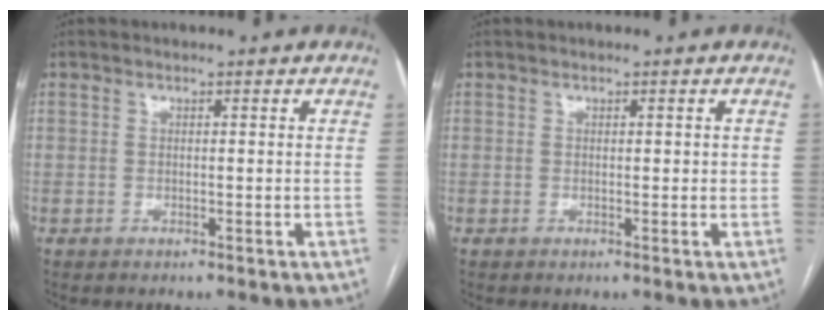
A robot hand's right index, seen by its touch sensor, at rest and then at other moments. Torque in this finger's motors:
{"motor_torque": [-0.21, 0.01, -0.05, 0.00]}